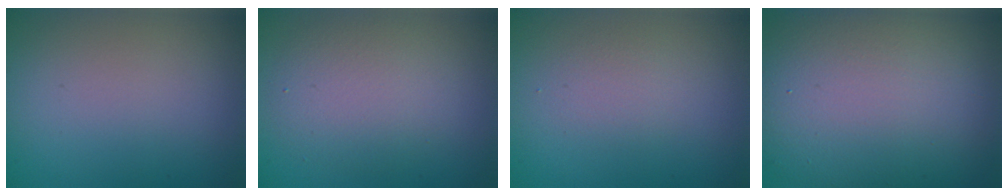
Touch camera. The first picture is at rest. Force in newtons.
{"total": 2.6, "press": 2.6, "slide": 0.3}
{"total": 1.4, "press": 1.4, "slide": 0.0}
{"total": 13.4, "press": 13.4, "slide": 0.9}